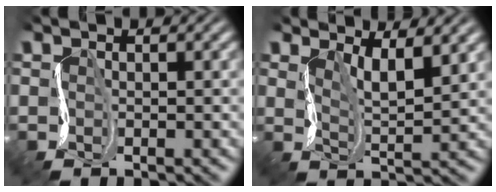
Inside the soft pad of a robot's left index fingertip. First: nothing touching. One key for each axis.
{"total": 3.4, "fx": 1.7, "fy": 1.0, "fz": 2.8, "tx": -0.060, "ty": -0.011, "tz": 0.026}